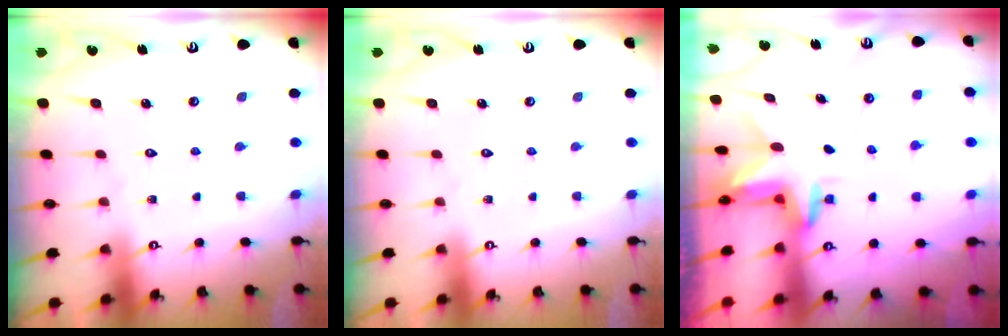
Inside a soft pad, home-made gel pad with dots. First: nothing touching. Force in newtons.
{"total": 0.0}
{"total": 2.8, "press": 2.8, "slide": 0.1}